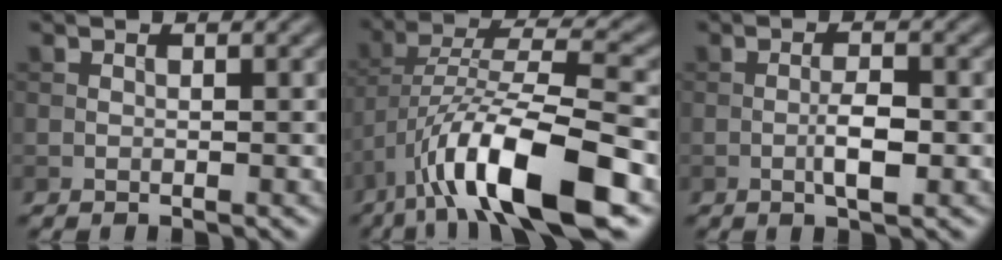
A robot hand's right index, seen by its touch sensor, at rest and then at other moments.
{"total": 12.3, "force": [-6.4, 3.1, 10.0], "torque": [-0.171, 0.013, -0.113]}
{"total": 2.7, "force": [-0.7, 0.7, 2.5], "torque": [-0.045, 0.002, -0.015]}